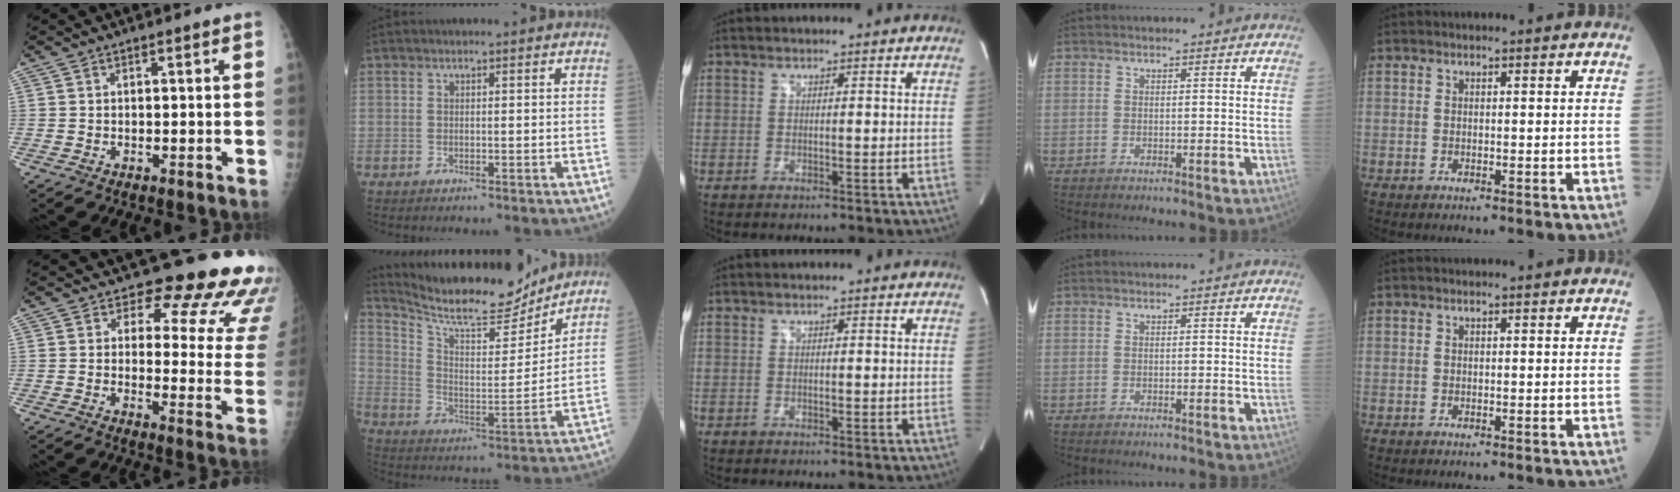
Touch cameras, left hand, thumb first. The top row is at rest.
{"thumb": {"total": 17.9, "force": [15.2, 6.7, 6.5], "torque": [-0.023, -0.117, 0.154]}, "index": {"total": 17.0, "force": [15.7, 2.8, 5.9], "torque": [-0.117, -0.008, 0.254]}}